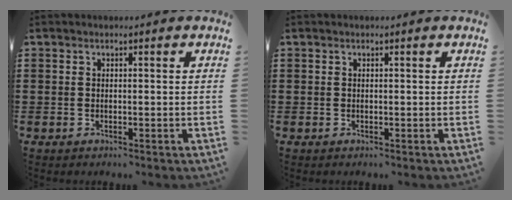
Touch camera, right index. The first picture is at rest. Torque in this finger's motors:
{"motor_torque": [-0.40, 0.69, 0.00, 0.00]}